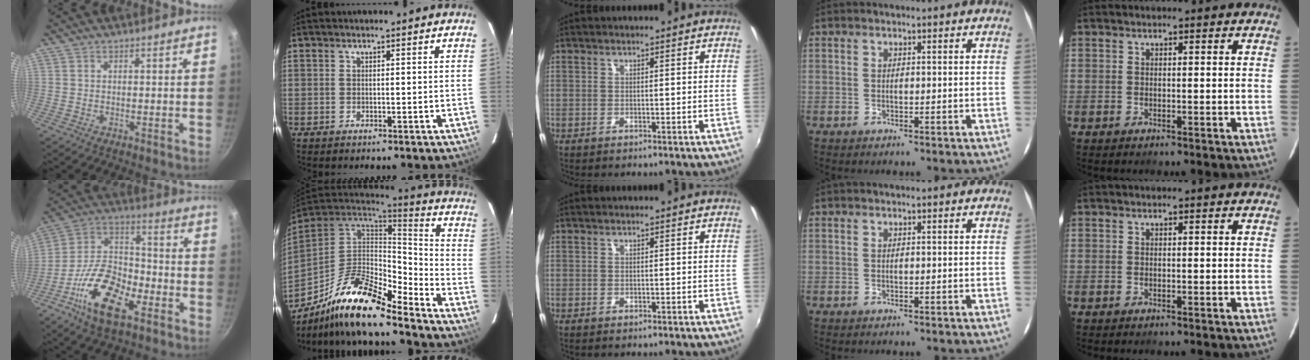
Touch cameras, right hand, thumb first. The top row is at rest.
{"thumb": {"total": 19.1, "force": [-8.7, 9.6, 14.1], "torque": [-0.245, 0.051, -0.178]}, "index": {"total": 18.5, "force": [-13.6, 4.3, 11.8], "torque": [-0.227, -0.012, -0.259]}}